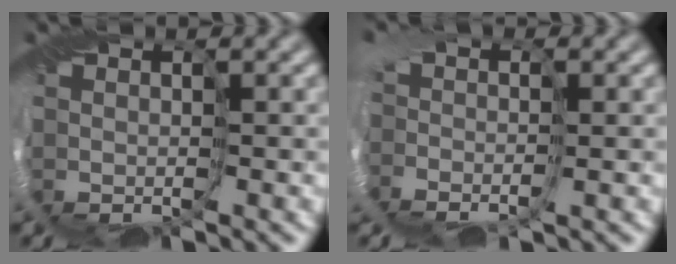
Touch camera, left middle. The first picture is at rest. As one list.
[{"total": 2.6, "force": [-0.8, 1.8, 1.8], "torque": [-0.023, 0.003, -0.019]}]